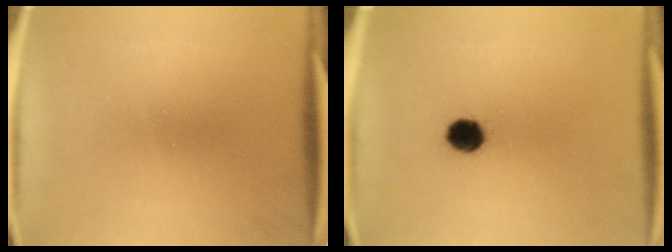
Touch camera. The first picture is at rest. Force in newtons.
{"total": 5.4}